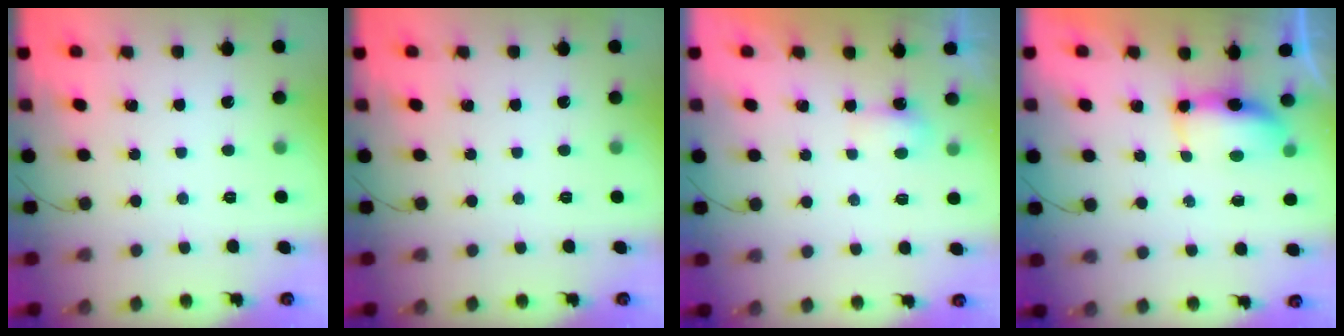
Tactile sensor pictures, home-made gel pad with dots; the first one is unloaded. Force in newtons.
{"total": 0.0}
{"total": 3.7, "press": 3.5, "slide": 1.1}
{"total": 6.1, "press": 6.0, "slide": 0.6}